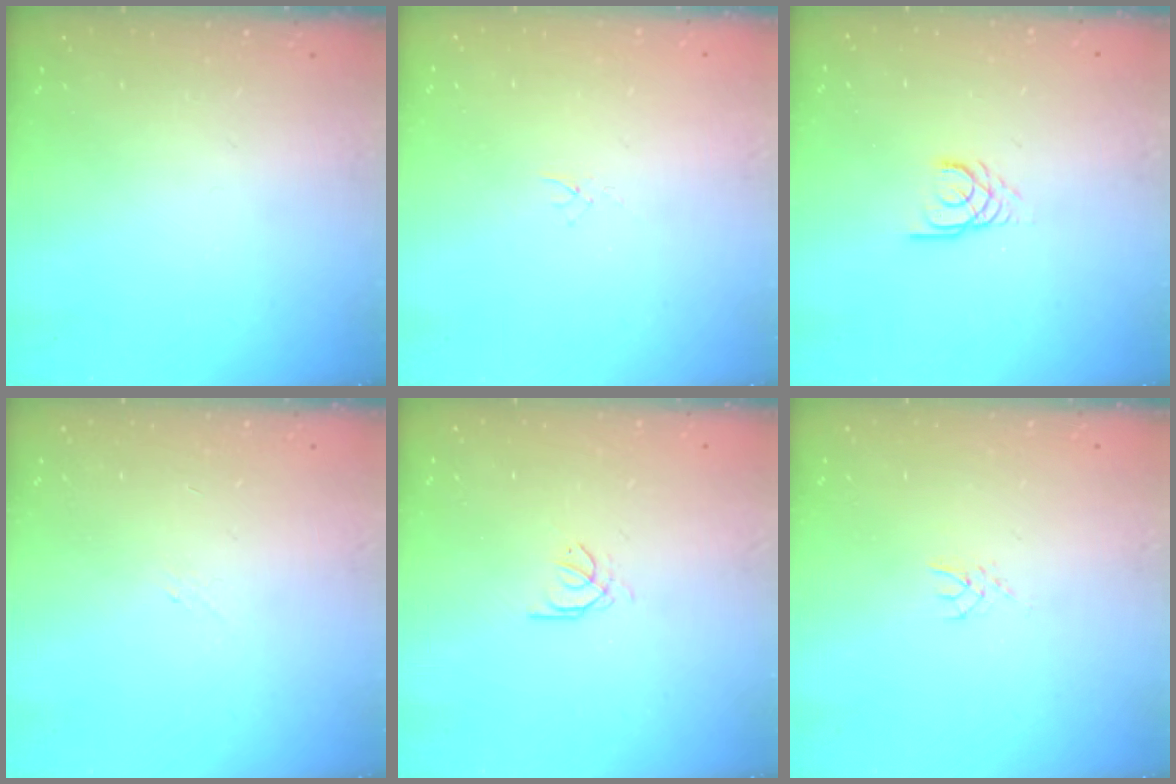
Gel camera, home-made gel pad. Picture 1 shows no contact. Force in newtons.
{"total": 1.0, "press": 1.0, "slide": 0.3}
{"total": 3.0, "press": 3.0, "slide": 0.3}
{"total": 3.3, "press": 3.2, "slide": 0.6}
{"total": 0.7, "press": 0.6, "slide": 0.4}
{"total": 2.5, "press": 2.4, "slide": 0.4}